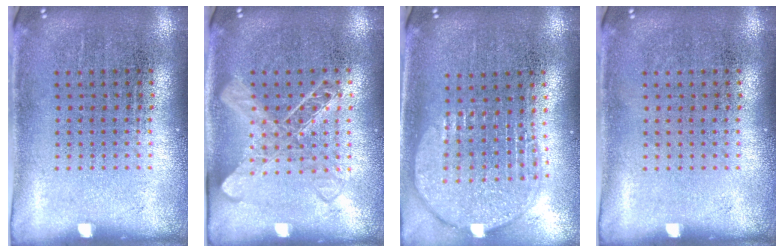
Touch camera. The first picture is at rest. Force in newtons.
{"total": 1.4, "press": 1.4, "slide": 0.4}
{"total": 2.0, "press": 1.7, "slide": 1.1}
{"total": 0.0}